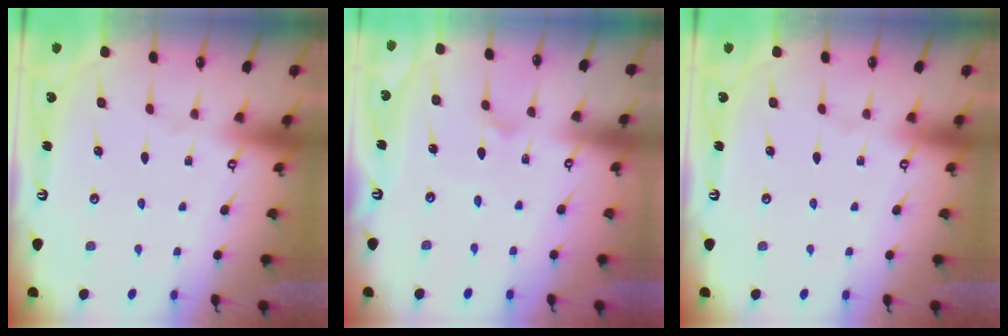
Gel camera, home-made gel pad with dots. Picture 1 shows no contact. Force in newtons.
{"total": 2.3, "press": 2.3, "slide": 0.2}
{"total": 0.0}